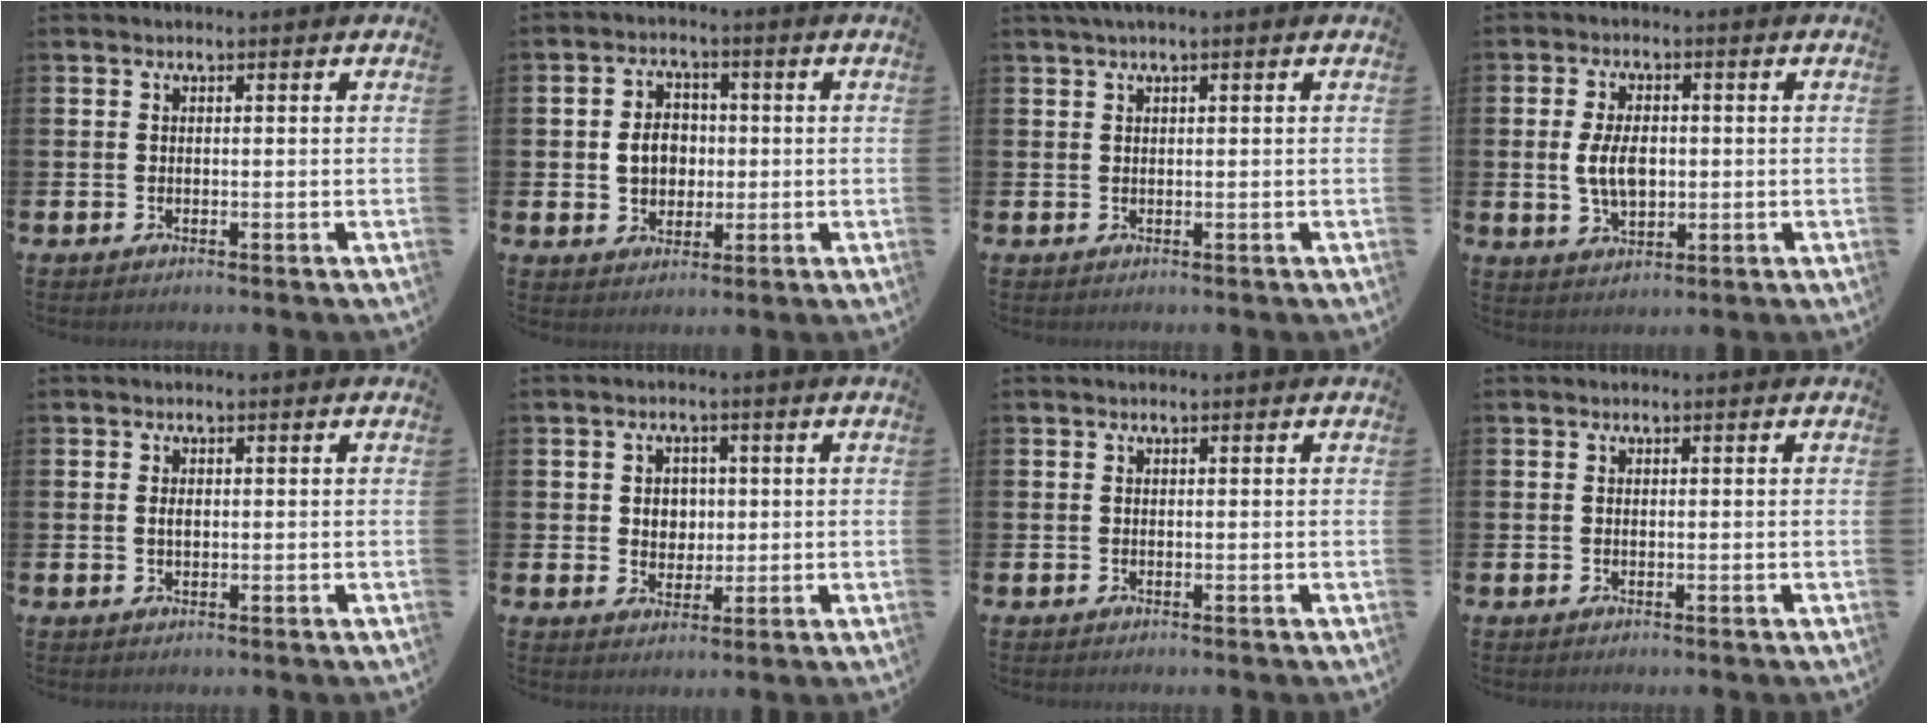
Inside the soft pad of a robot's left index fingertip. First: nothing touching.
{"total": 5.1, "force": [0.1, 4.3, 2.7], "torque": [-0.042, 0.006, -0.007]}
{"total": 1.3, "force": [0.9, 0.0, 0.8], "torque": [-0.024, 0.006, 0.019]}
{"total": 5.6, "force": [0.3, 3.3, 4.5], "torque": [-0.074, 0.000, -0.002]}
{"total": 1.1, "force": [0.2, 0.6, 0.8], "torque": [-0.003, 0.000, -0.002]}
{"total": 3.3, "force": [0.8, 3.0, 1.3], "torque": [-0.013, 0.005, 0.007]}
{"total": 0.0}
{"total": 0.0}